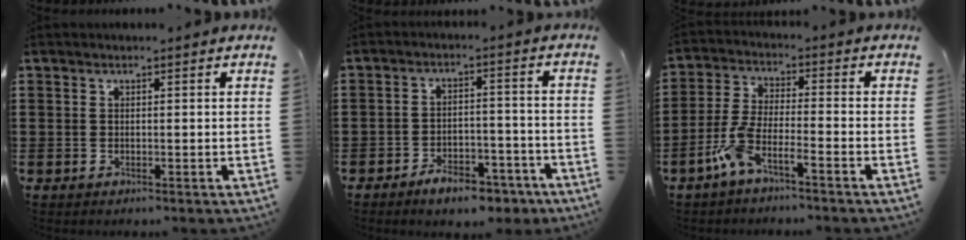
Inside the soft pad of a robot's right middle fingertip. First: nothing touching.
{"total": 5.7, "force": [-5.0, 1.6, 2.4], "torque": [-0.039, 0.015, -0.093]}
{"total": 5.8, "force": [-4.1, 0.9, 4.0], "torque": [-0.102, -0.012, -0.085]}